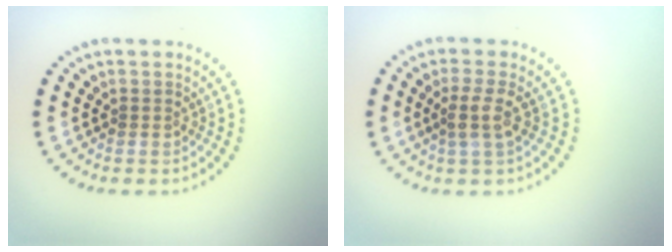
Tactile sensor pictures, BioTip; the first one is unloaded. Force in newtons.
{"total": 2.1, "press": 1.6, "slide": 1.3}